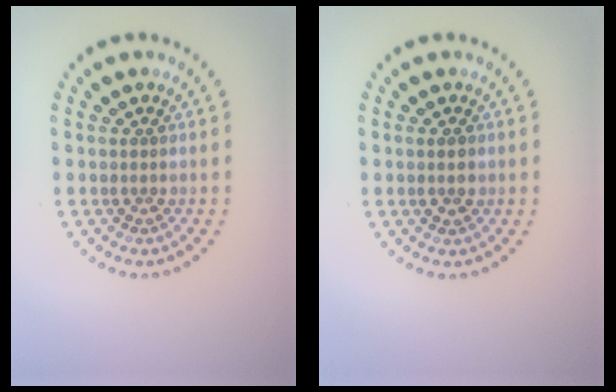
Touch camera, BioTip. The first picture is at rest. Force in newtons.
{"total": 1.6, "press": 1.6, "slide": 0.1}